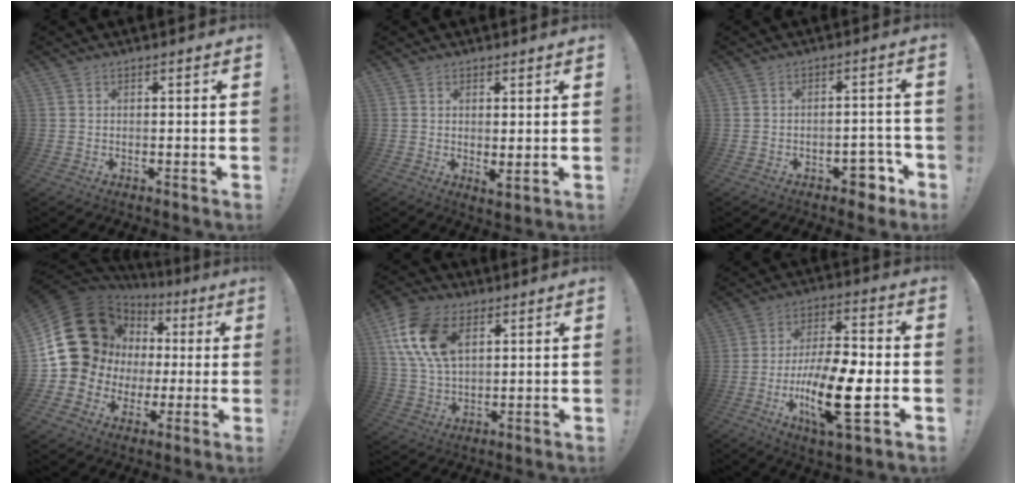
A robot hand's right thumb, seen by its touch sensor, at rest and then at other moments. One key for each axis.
{"total": 2.7, "fx": 1.5, "fy": 1.1, "fz": 1.9, "tx": -0.016, "ty": -0.016, "tz": 0.027}
{"total": 6.7, "fx": -3.6, "fy": 3.8, "fz": 4.1, "tx": -0.034, "ty": 0.023, "tz": -0.059}
{"total": 20.7, "fx": 4.8, "fy": 17.3, "fz": 10.3, "tx": -0.147, "ty": -0.047, "tz": 0.137}
{"total": 17.0, "fx": 6.6, "fy": 10.9, "fz": 11.3, "tx": -0.221, "ty": -0.015, "tz": 0.123}
{"total": 19.6, "fx": -5.4, "fy": 6.6, "fz": 17.6, "tx": -0.326, "ty": 0.011, "tz": -0.086}